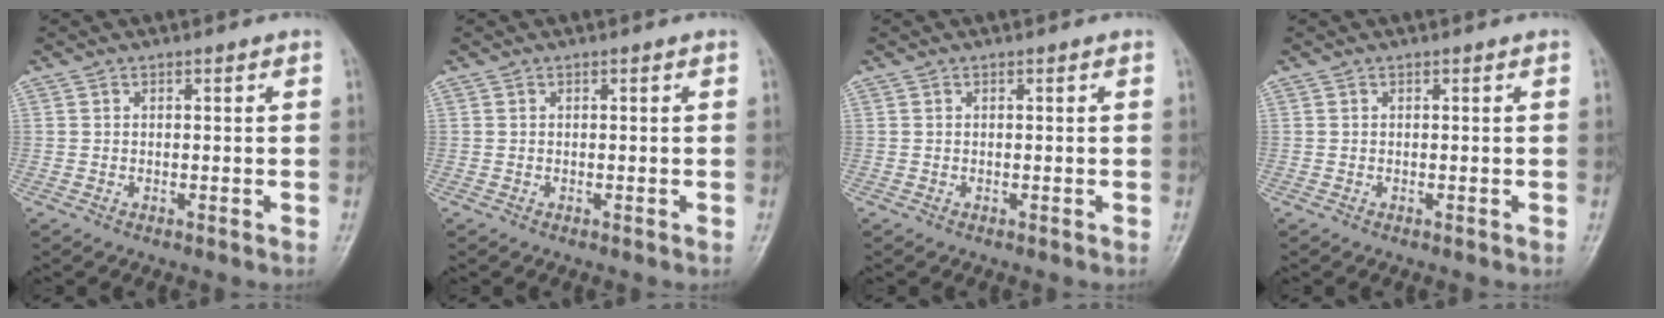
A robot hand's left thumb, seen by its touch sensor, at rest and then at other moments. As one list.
[{"total": 0.0}, {"total": 0.0}, {"total": 0.0}]